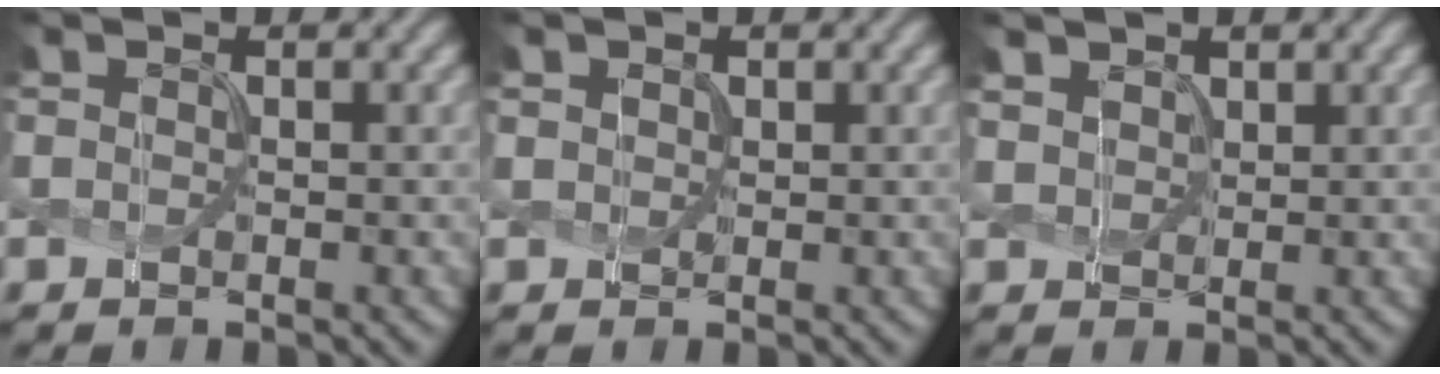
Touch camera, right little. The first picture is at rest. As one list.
[{"total": 0.9, "force": [0.6, 0.6, 0.0], "torque": [0.002, 0.000, 0.015]}, {"total": 1.9, "force": [1.5, 1.1, 0.4], "torque": [-0.019, -0.002, 0.036]}]